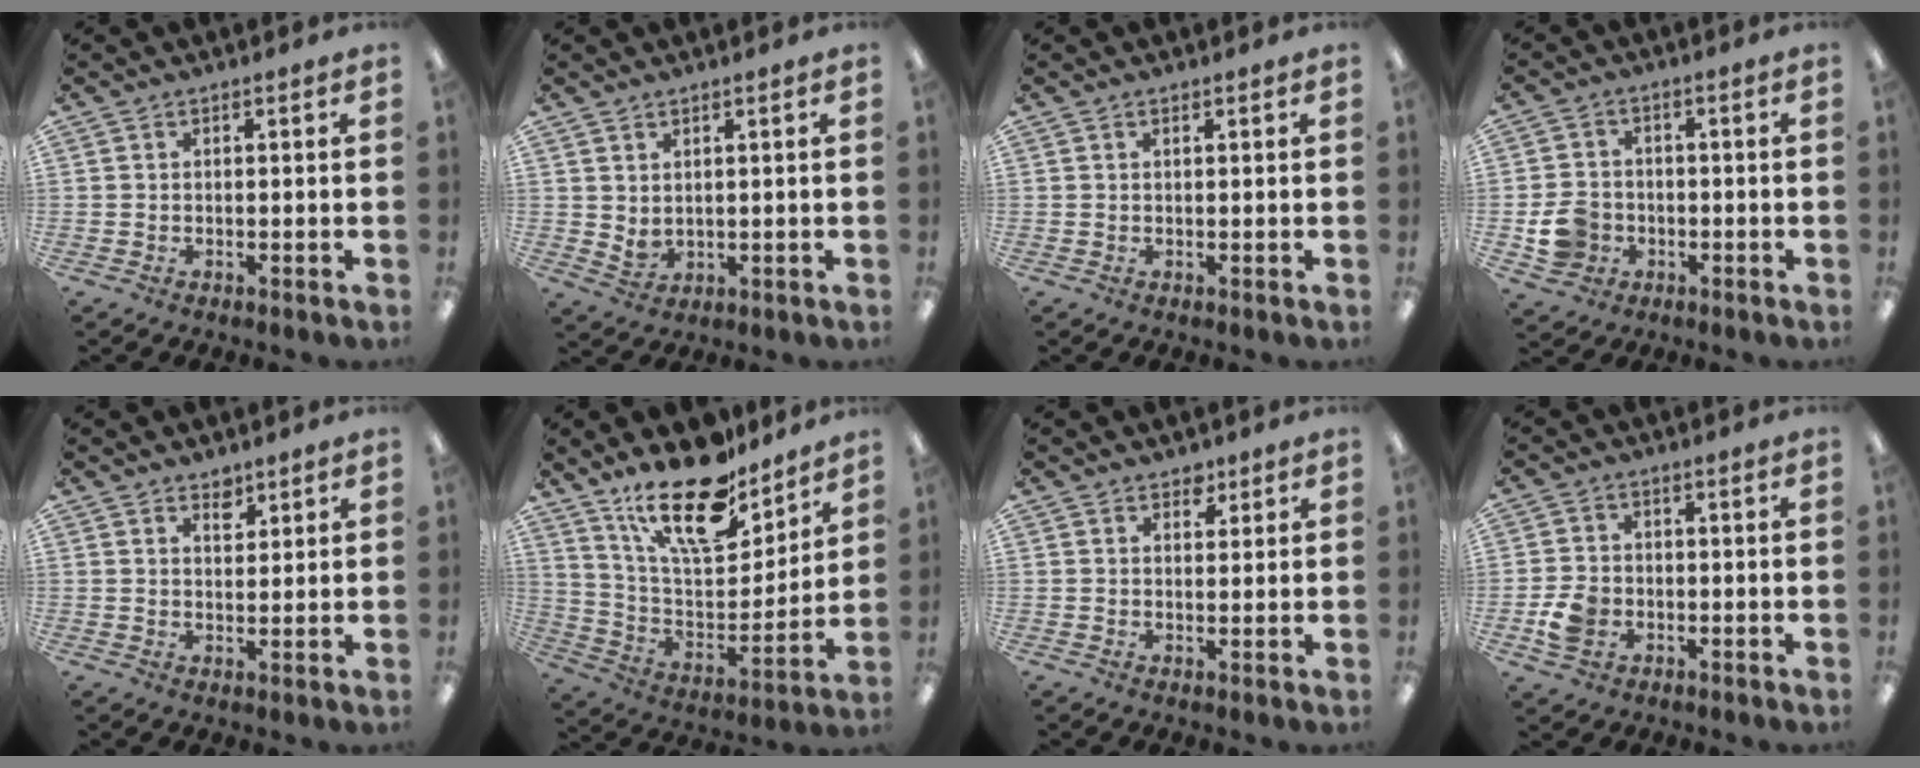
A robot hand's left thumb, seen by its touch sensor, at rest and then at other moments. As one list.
[{"total": 2.8, "force": [2.1, 1.5, 1.0], "torque": [-0.016, -0.014, 0.038]}, {"total": 0.5, "force": [0.4, 0.1, 0.3], "torque": [-0.007, 0.001, 0.008]}, {"total": 7.4, "force": [-1.9, 6.6, 2.6], "torque": [-0.050, 0.014, -0.033]}, {"total": 3.4, "force": [2.6, 1.7, 1.3], "torque": [0.003, -0.020, 0.042]}, {"total": 21.7, "force": [16.0, 8.2, 12.2], "torque": [-0.217, -0.094, 0.280]}, {"total": 2.9, "force": [2.2, 1.7, 1.0], "torque": [0.002, -0.009, 0.035]}, {"total": 6.0, "force": [-1.8, 4.7, 3.2], "torque": [-0.063, 0.004, -0.034]}]